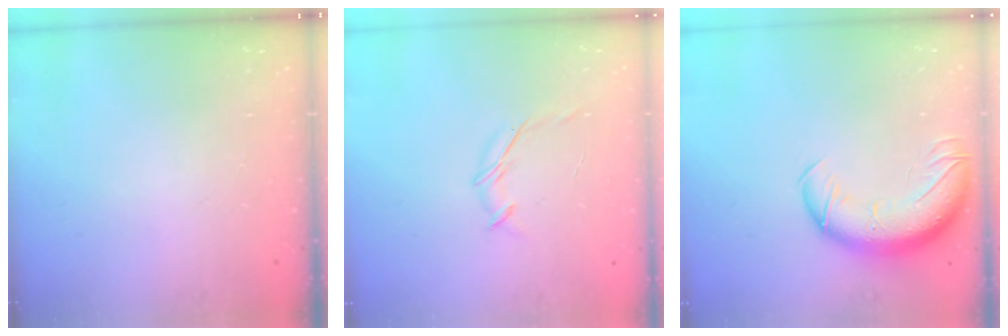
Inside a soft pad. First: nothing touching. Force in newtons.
{"total": 4.7, "press": 4.5, "slide": 1.1}
{"total": 13.4, "press": 13.0, "slide": 3.3}